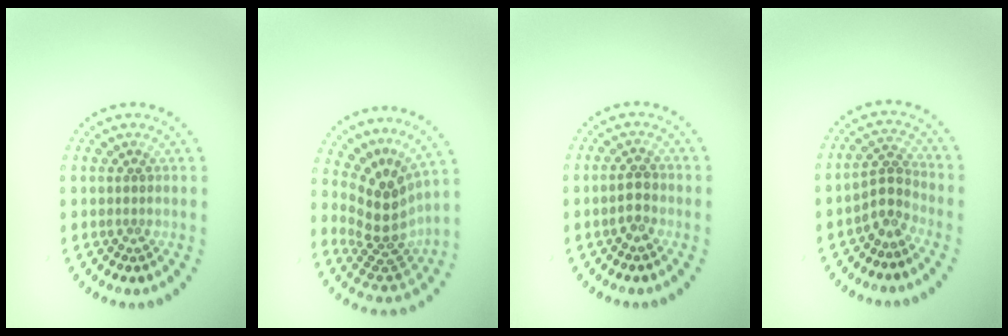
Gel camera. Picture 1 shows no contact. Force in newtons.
{"total": 4.2, "press": 2.9, "slide": 3.1}
{"total": 1.9, "press": 1.8, "slide": 0.5}
{"total": 2.5, "press": 1.7, "slide": 1.8}